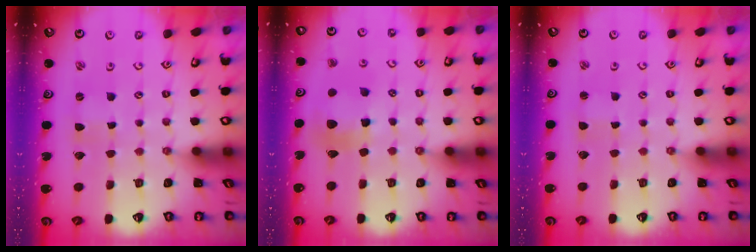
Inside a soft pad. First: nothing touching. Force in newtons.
{"total": 9.6, "press": 9.5, "slide": 1.1}
{"total": 1.4, "press": 1.4, "slide": 0.1}